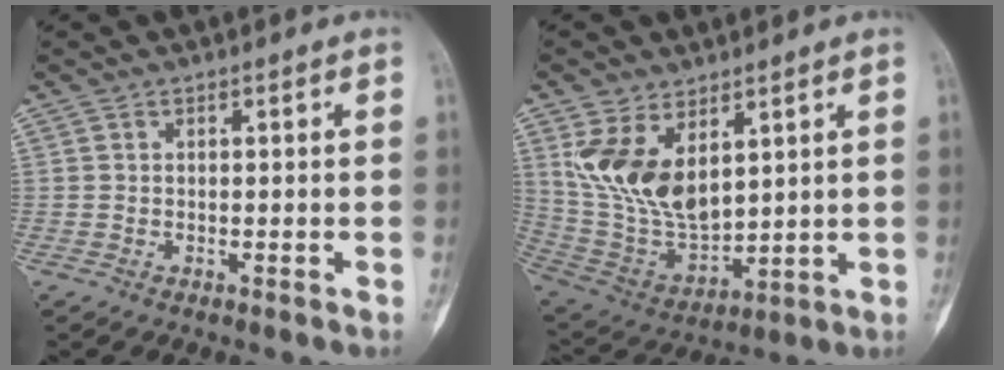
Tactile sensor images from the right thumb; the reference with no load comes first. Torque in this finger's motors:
{"motor_torque": [-1.09, 2.10, 0.50, 0.44, 0.53]}